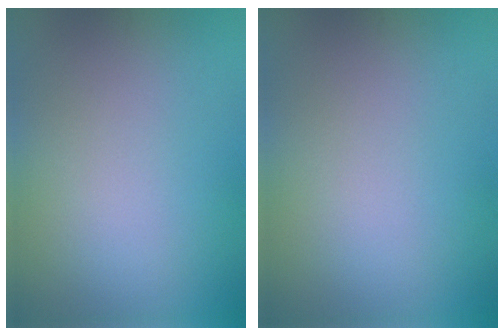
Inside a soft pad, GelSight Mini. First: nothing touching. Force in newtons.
{"total": 0.0}